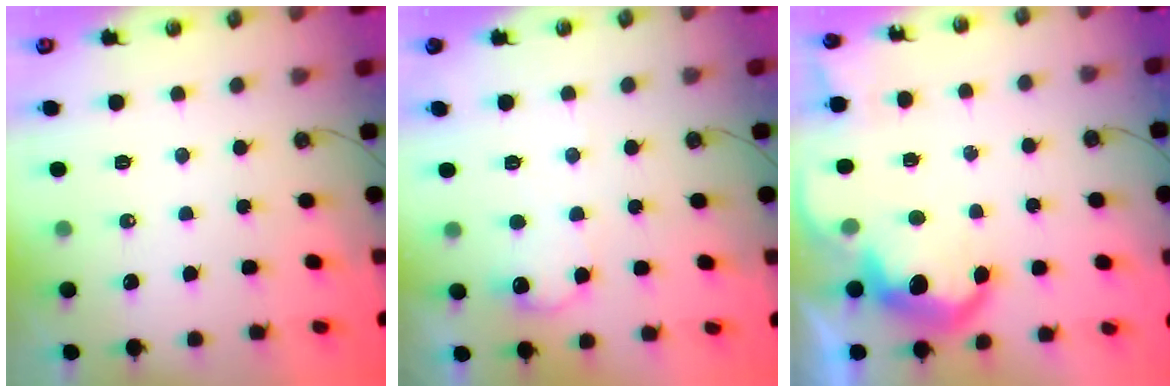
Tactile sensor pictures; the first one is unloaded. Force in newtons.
{"total": 8.5, "press": 8.5, "slide": 0.4}
{"total": 9.7, "press": 9.7, "slide": 0.9}